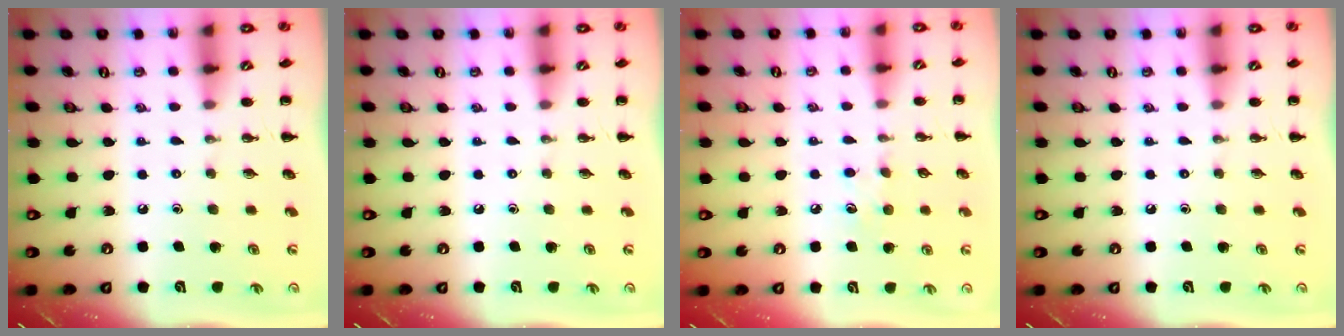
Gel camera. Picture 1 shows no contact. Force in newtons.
{"total": 0.0}
{"total": 5.6, "press": 5.4, "slide": 1.4}
{"total": 0.0}